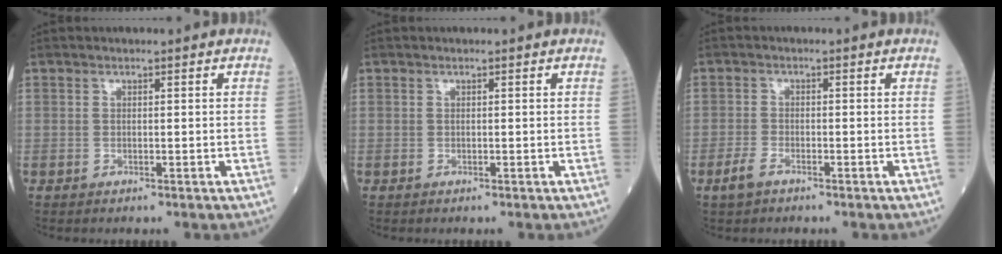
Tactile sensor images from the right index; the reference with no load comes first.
{"total": 0.0}
{"total": 2.6, "force": [-1.8, 0.9, 1.6], "torque": [-0.039, -0.001, -0.035]}